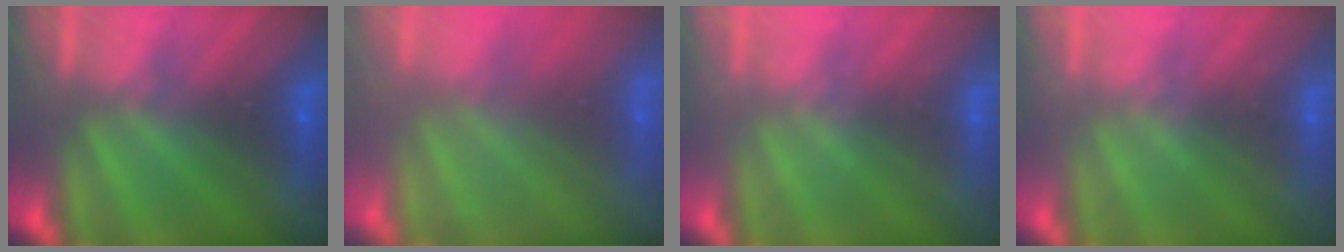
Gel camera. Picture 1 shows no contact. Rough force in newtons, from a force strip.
{"total": 5.8}
{"total": 2.4}
{"total": 2.4}